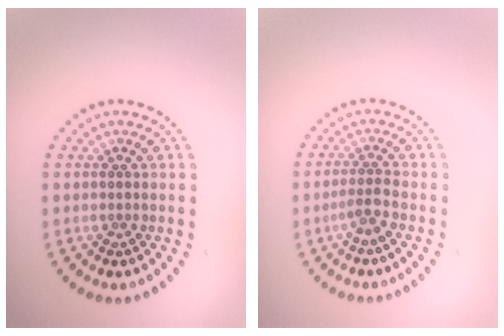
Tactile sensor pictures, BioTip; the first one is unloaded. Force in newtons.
{"total": 1.9, "press": 1.3, "slide": 1.3}